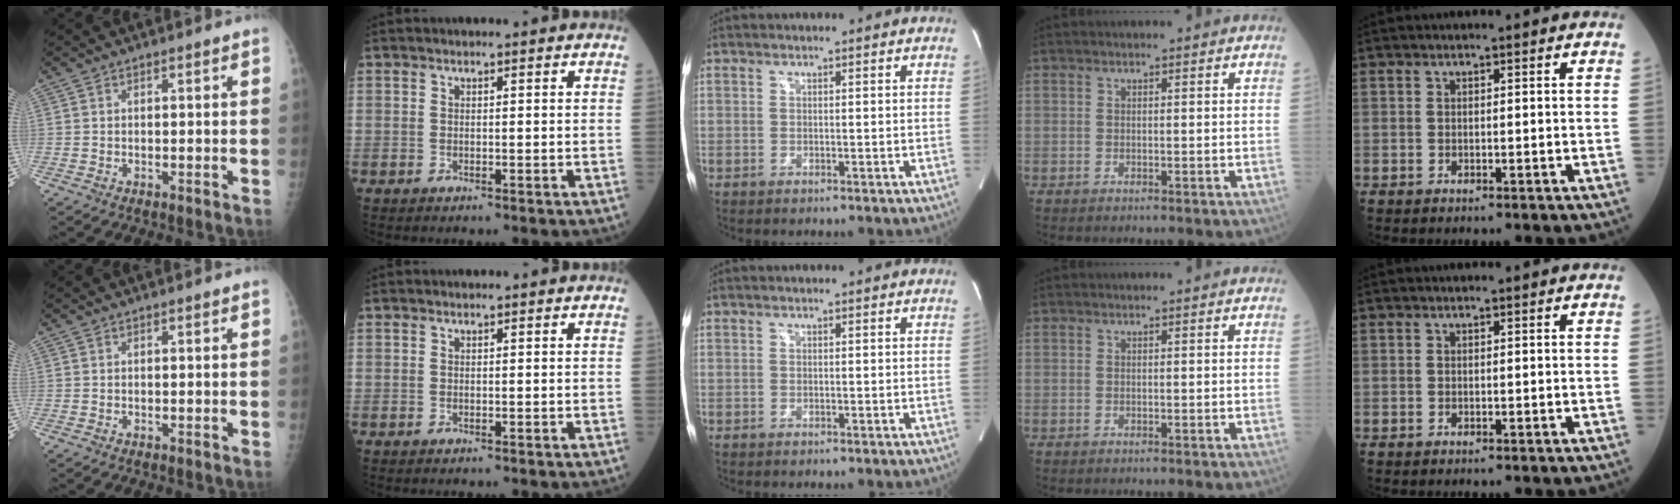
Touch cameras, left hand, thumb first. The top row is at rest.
{}